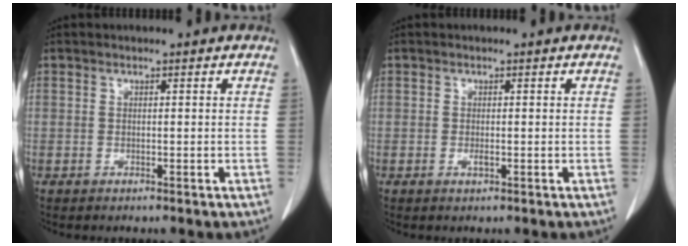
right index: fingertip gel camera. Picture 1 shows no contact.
{"total": 1.3, "force": [-0.4, 0.7, 1.1], "torque": [-0.021, -0.001, -0.003]}